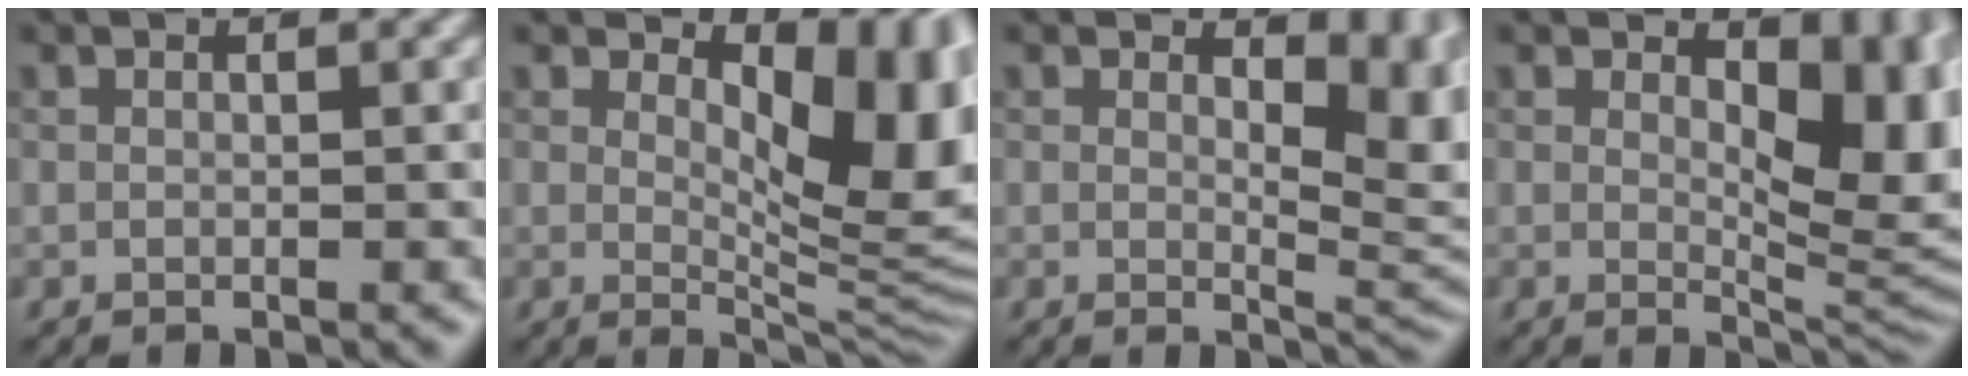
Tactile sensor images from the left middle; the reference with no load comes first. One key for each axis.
{"total": 10.2, "fx": 2.8, "fy": 4.8, "fz": 8.6, "tx": -0.112, "ty": -0.012, "tz": 0.046}
{"total": 5.9, "fx": 2.0, "fy": 3.1, "fz": 4.6, "tx": -0.051, "ty": -0.013, "tz": 0.031}
{"total": 8.0, "fx": 2.3, "fy": 4.0, "fz": 6.5, "tx": -0.086, "ty": -0.016, "tz": 0.036}